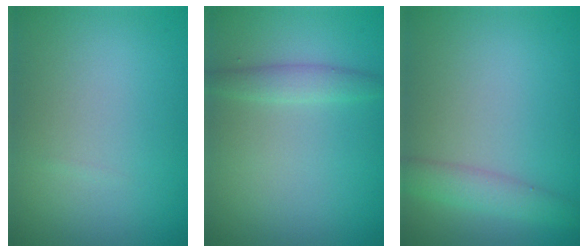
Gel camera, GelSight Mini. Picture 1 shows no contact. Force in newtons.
{"total": 1.7, "press": 1.7, "slide": 0.1}
{"total": 2.5, "press": 2.5, "slide": 0.1}